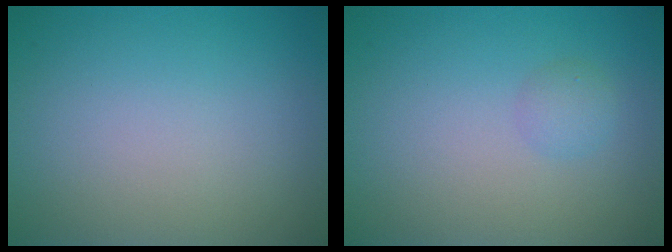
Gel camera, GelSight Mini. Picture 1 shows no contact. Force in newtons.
{"total": 1.2, "press": 1.2, "slide": 0.0}